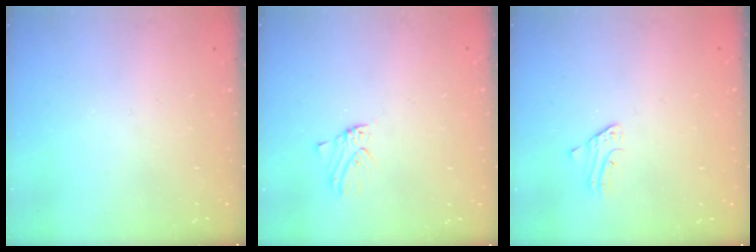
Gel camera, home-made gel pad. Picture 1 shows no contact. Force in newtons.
{"total": 0.0}
{"total": 1.5, "press": 1.5, "slide": 0.1}